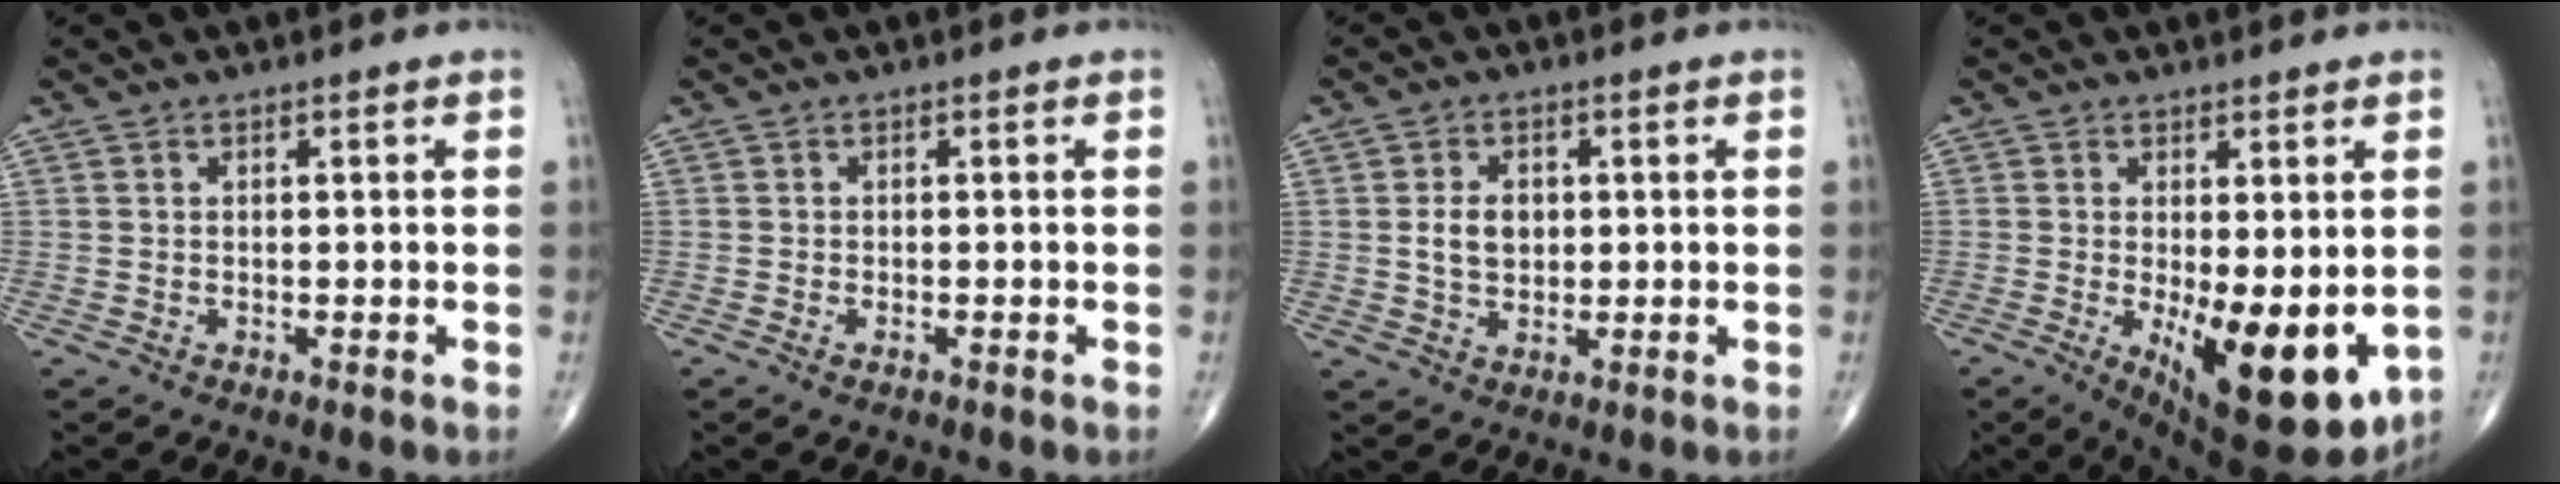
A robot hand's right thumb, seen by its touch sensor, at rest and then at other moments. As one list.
[{"total": 1.0, "force": [-0.6, 0.4, 0.7], "torque": [-0.016, 0.002, -0.009]}, {"total": 5.1, "force": [0.5, 3.7, 3.4], "torque": [-0.050, -0.002, 0.011]}, {"total": 14.9, "force": [-2.9, 5.8, 13.5], "torque": [-0.187, -0.032, -0.023]}]